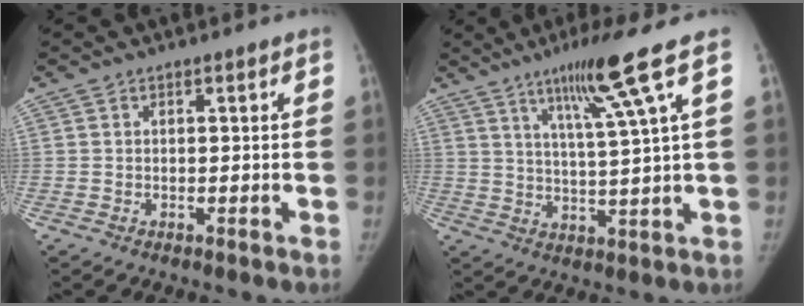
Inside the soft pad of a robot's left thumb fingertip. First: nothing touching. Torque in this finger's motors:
{"motor_torque": [0.43, -0.56, 1.13, -0.64, 0.10]}